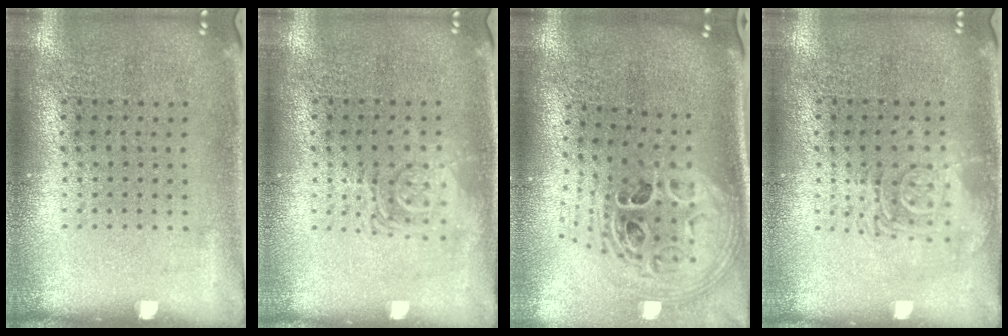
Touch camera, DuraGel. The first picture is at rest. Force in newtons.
{"total": 1.2, "press": 1.2, "slide": 0.2}
{"total": 2.9, "press": 2.0, "slide": 2.0}
{"total": 2.8, "press": 2.7, "slide": 0.4}